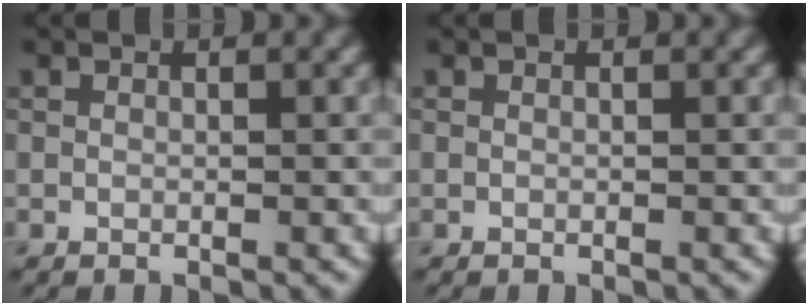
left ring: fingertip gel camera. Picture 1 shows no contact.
{"total": 0.0}